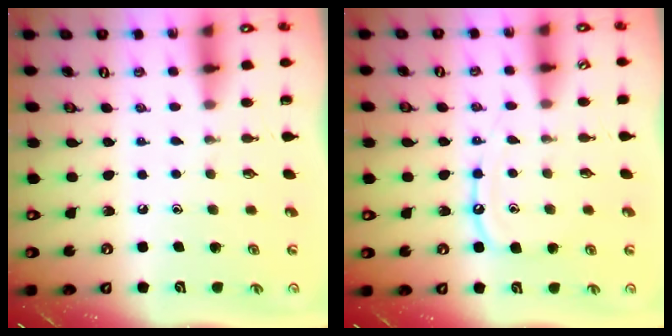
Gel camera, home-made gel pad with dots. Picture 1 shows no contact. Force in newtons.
{"total": 9.5, "press": 9.5, "slide": 1.0}